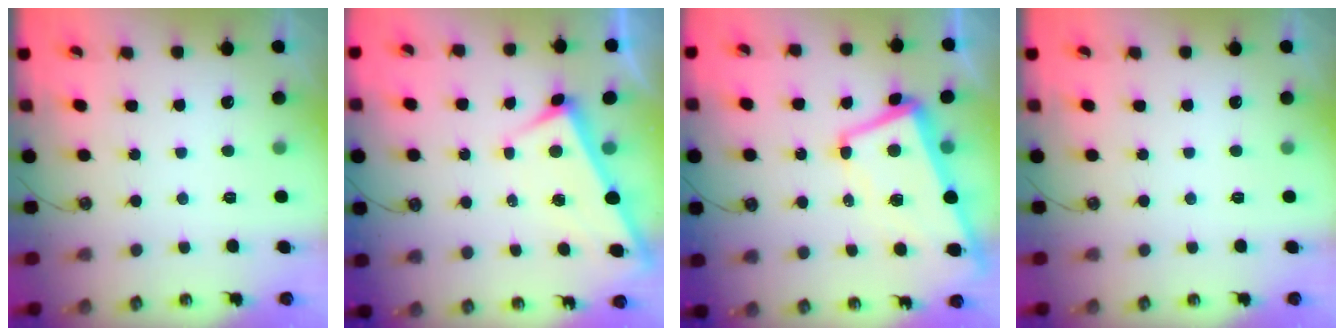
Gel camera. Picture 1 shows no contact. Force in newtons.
{"total": 2.9, "press": 2.9, "slide": 0.2}
{"total": 2.3, "press": 2.0, "slide": 1.0}
{"total": 0.0}